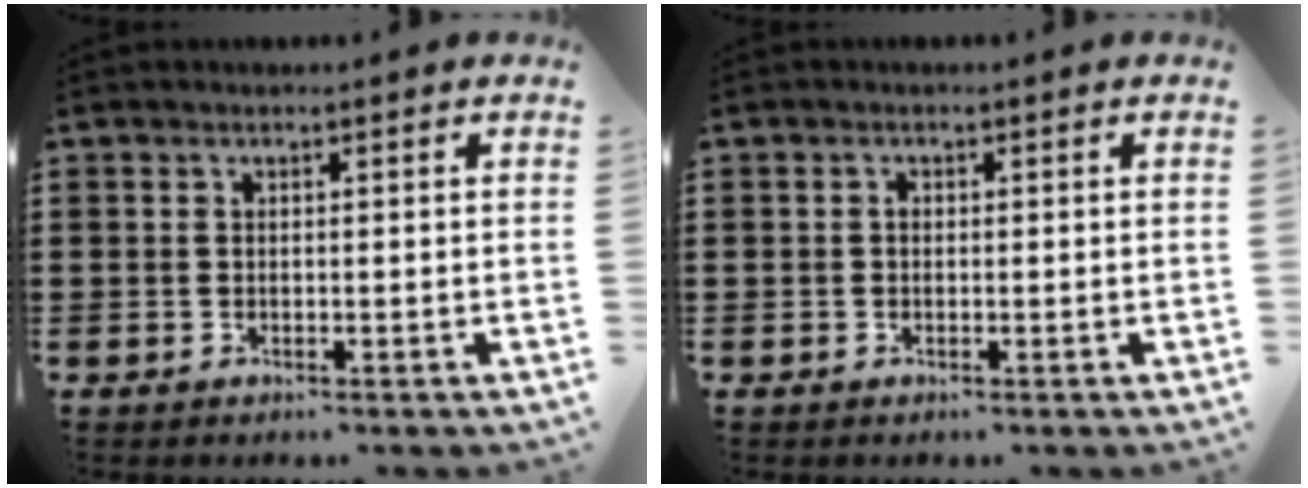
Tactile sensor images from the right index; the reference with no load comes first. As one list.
[{"total": 0.6, "force": [-0.1, 0.4, 0.4], "torque": [-0.010, 0.000, -0.002]}]